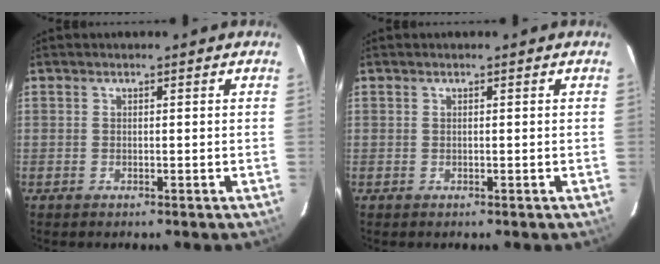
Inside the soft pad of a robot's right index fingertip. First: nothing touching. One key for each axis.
{"total": 0.0}